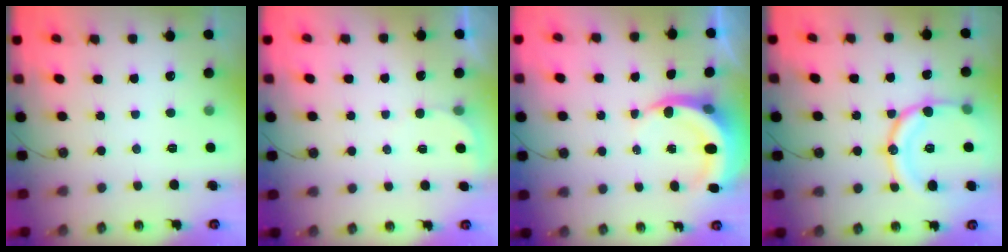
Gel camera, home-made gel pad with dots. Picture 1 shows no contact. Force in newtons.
{"total": 1.6, "press": 1.6, "slide": 0.0}
{"total": 7.3, "press": 7.2, "slide": 1.0}
{"total": 17.5, "press": 17.5, "slide": 1.0}